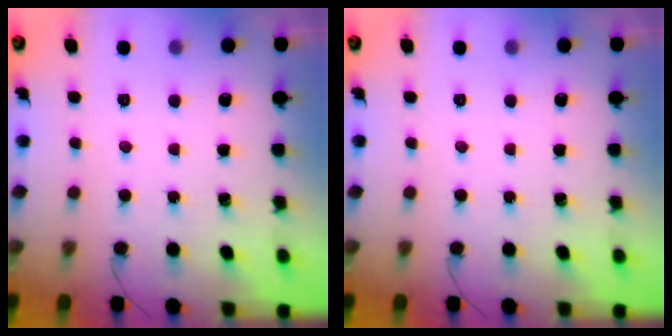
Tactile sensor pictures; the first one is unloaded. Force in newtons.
{"total": 0.0}